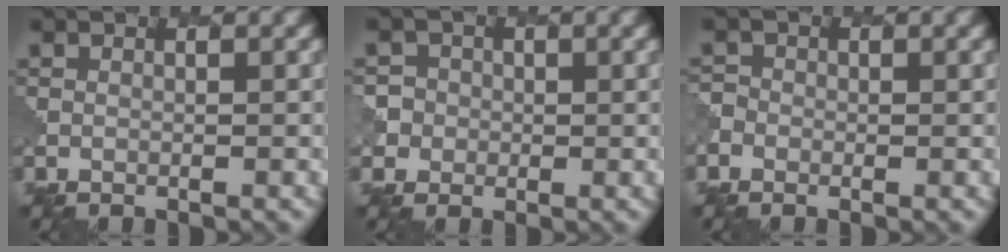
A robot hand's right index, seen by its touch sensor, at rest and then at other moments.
{"total": 3.7, "force": [0.0, 3.7, 0.3], "torque": [0.008, 0.018, -0.025]}
{"total": 1.4, "force": [-0.7, 1.2, -0.1], "torque": [0.005, 0.008, -0.018]}